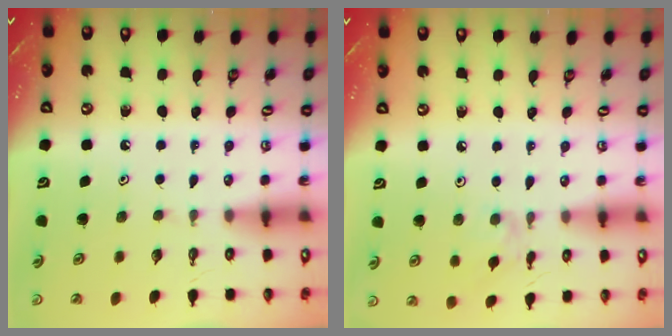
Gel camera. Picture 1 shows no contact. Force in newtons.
{"total": 3.0, "press": 2.9, "slide": 0.5}